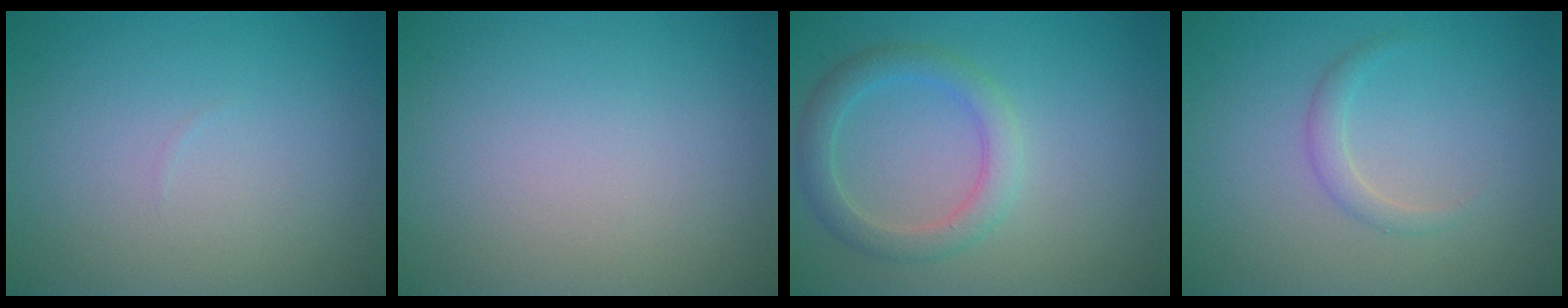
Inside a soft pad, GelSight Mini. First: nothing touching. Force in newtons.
{"total": 0.0}
{"total": 3.0, "press": 3.0, "slide": 0.2}
{"total": 1.2, "press": 1.2, "slide": 0.0}